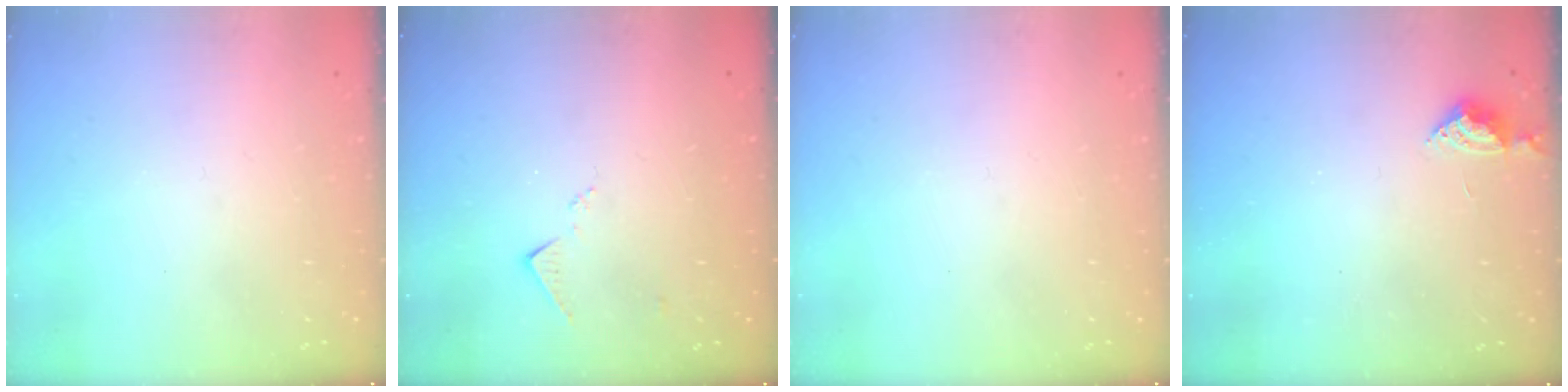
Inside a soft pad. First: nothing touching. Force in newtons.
{"total": 6.8, "press": 6.8, "slide": 0.8}
{"total": 0.0}
{"total": 4.0, "press": 4.0, "slide": 0.7}